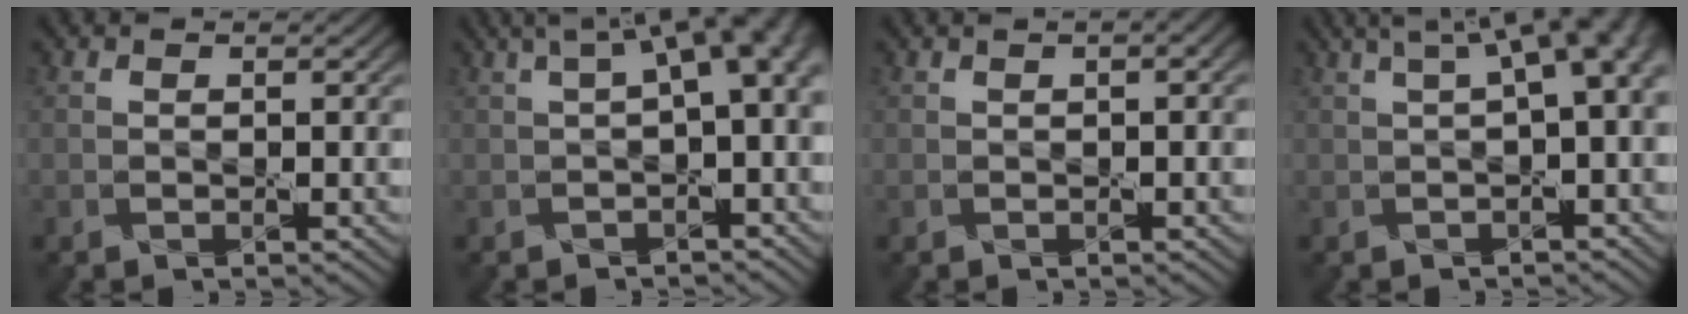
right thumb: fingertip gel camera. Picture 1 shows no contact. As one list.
[{"total": 7.4, "force": [1.4, 2.5, 6.9], "torque": [-0.094, 0.023, 0.024]}, {"total": 2.2, "force": [0.8, 0.6, 1.9], "torque": [-0.033, 0.002, 0.007]}, {"total": 8.0, "force": [2.0, 2.6, 7.3], "torque": [-0.084, 0.027, 0.032]}]